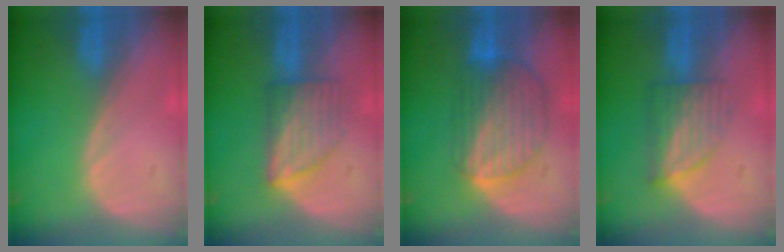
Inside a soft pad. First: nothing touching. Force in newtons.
{"total": 6.1, "press": 5.9, "slide": 1.3}
{"total": 8.7, "press": 7.6, "slide": 4.1}
{"total": 6.2, "press": 5.5, "slide": 2.9}